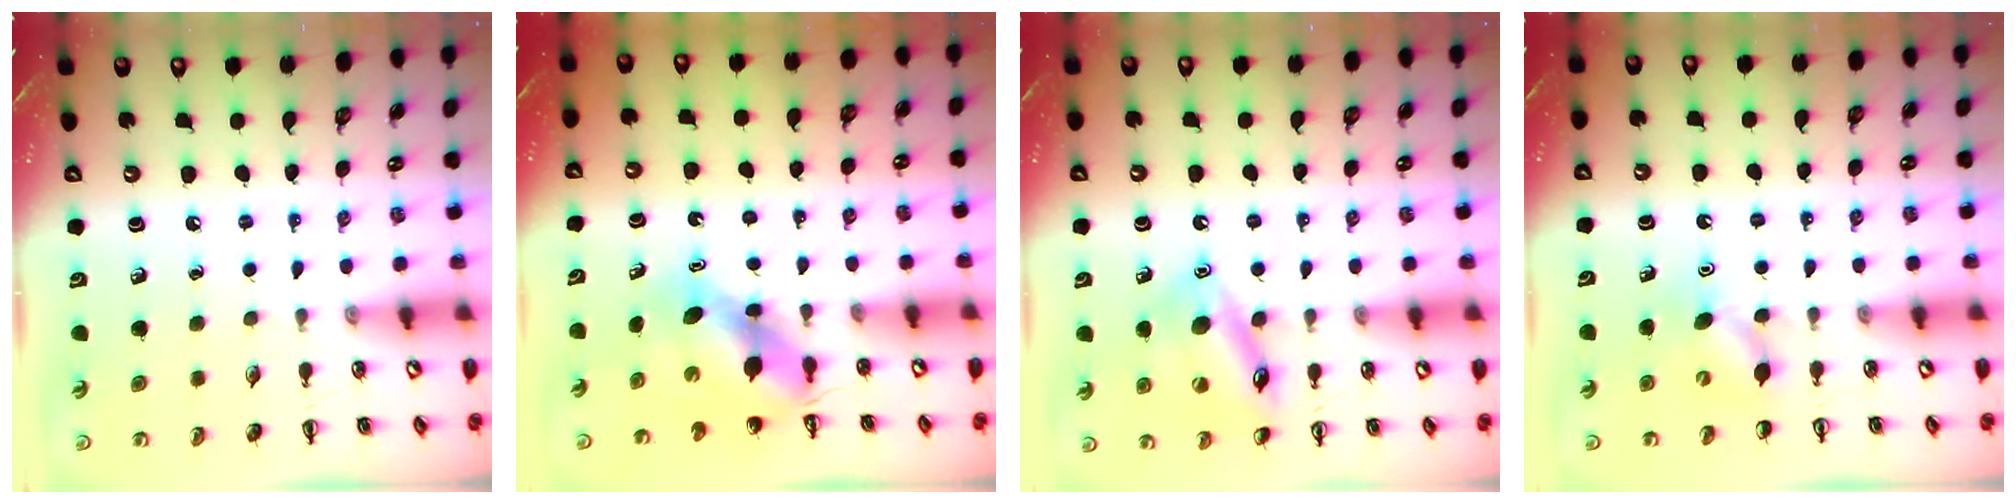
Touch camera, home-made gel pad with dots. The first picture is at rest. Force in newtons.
{"total": 6.2, "press": 6.1, "slide": 1.1}
{"total": 14.7, "press": 14.4, "slide": 2.7}
{"total": 5.9, "press": 5.8, "slide": 1.5}